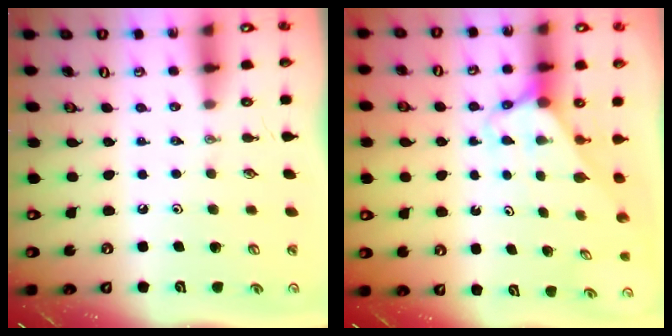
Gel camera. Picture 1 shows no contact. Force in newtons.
{"total": 2.6, "press": 2.6, "slide": 0.1}